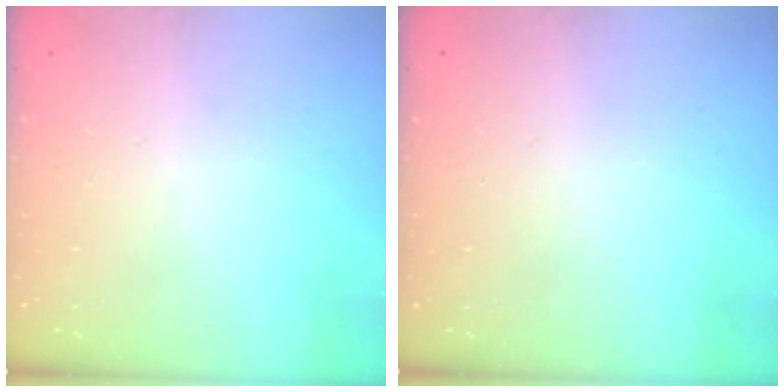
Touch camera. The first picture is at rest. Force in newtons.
{"total": 0.0}